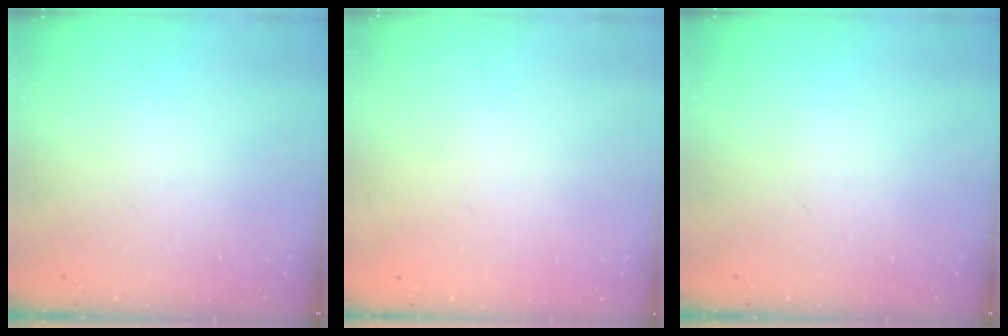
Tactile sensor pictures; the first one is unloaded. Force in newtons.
{"total": 1.7, "press": 1.7, "slide": 0.2}
{"total": 0.0}